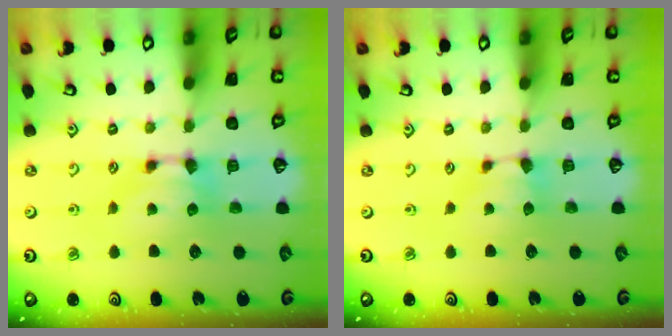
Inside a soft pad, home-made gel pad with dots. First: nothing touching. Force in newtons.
{"total": 0.8, "press": 0.7, "slide": 0.5}